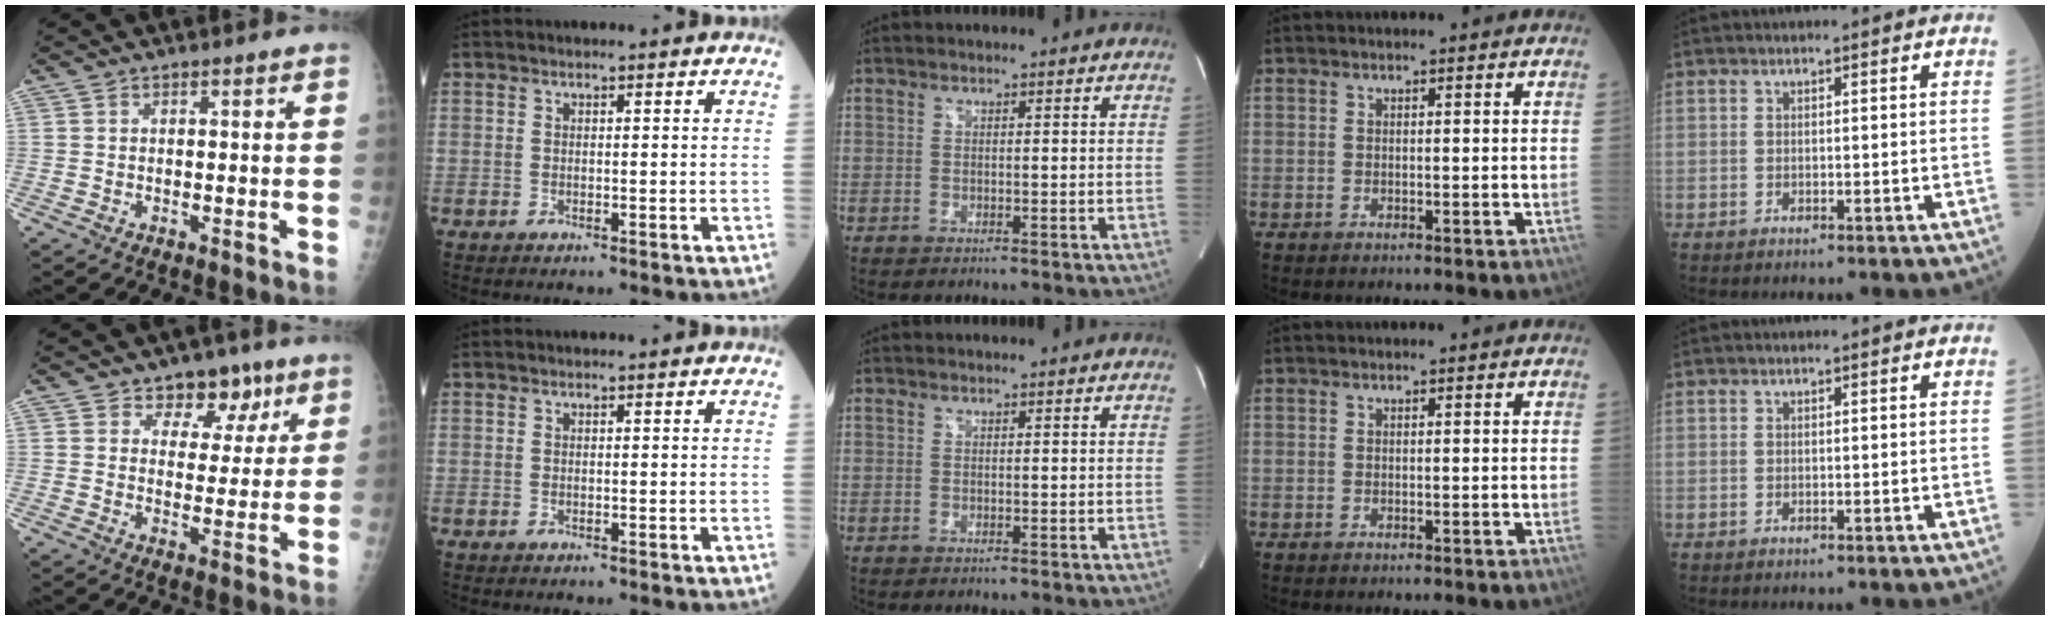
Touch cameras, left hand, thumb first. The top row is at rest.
{"thumb": {"total": 8.2, "force": [5.0, 5.7, 3.0], "torque": [0.002, -0.018, 0.072]}}